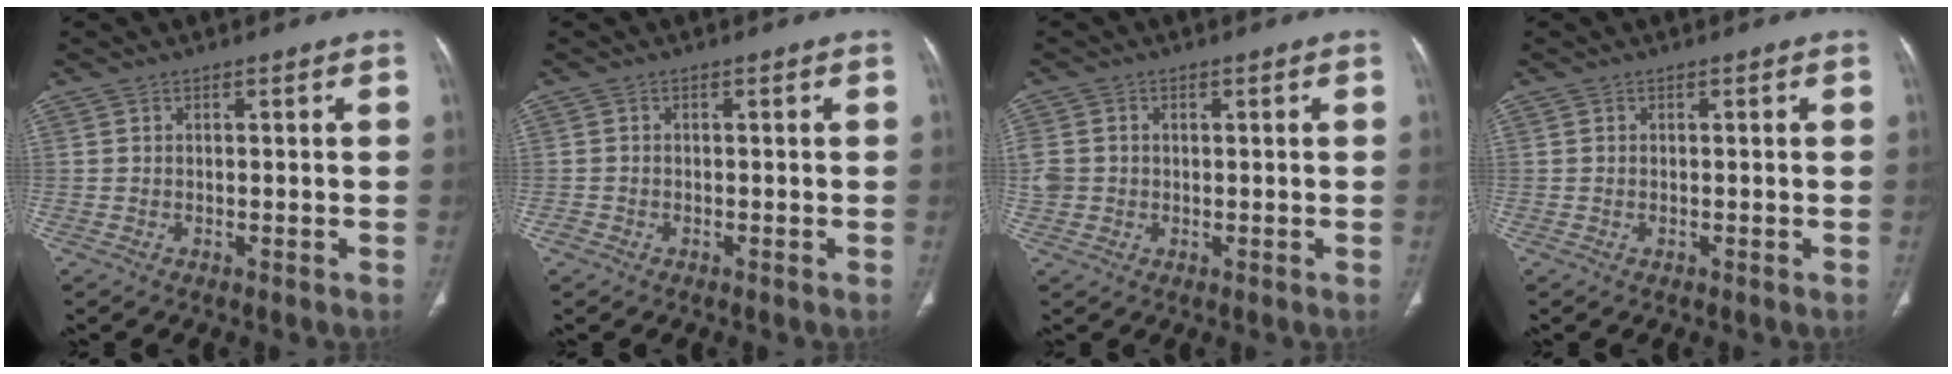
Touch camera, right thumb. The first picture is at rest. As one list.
[{"total": 1.0, "force": [-0.6, 0.8, 0.1], "torque": [-0.003, 0.002, -0.014]}, {"total": 4.4, "force": [0.1, 3.9, 2.0], "torque": [-0.047, 0.009, 0.009]}, {"total": 0.0}]